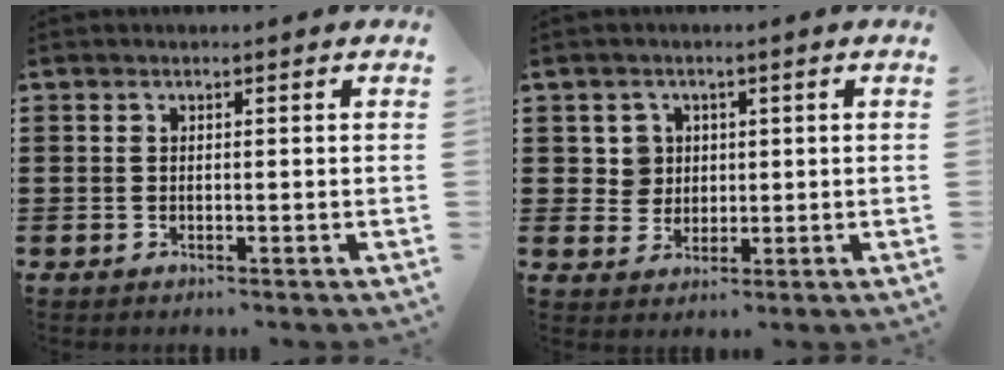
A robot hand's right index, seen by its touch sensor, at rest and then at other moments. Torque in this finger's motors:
{"motor_torque": [-0.51, 0.51, 0.00, 0.00]}